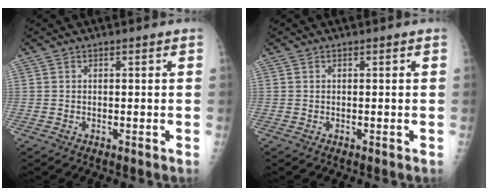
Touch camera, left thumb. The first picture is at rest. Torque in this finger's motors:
{"motor_torque": [0.00, 0.00, -0.03, -0.03, 0.00]}